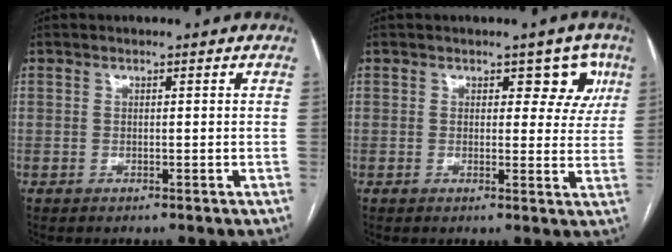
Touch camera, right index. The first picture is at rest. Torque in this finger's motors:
{"motor_torque": [0.10, 0.05, 0.03, 0.02]}